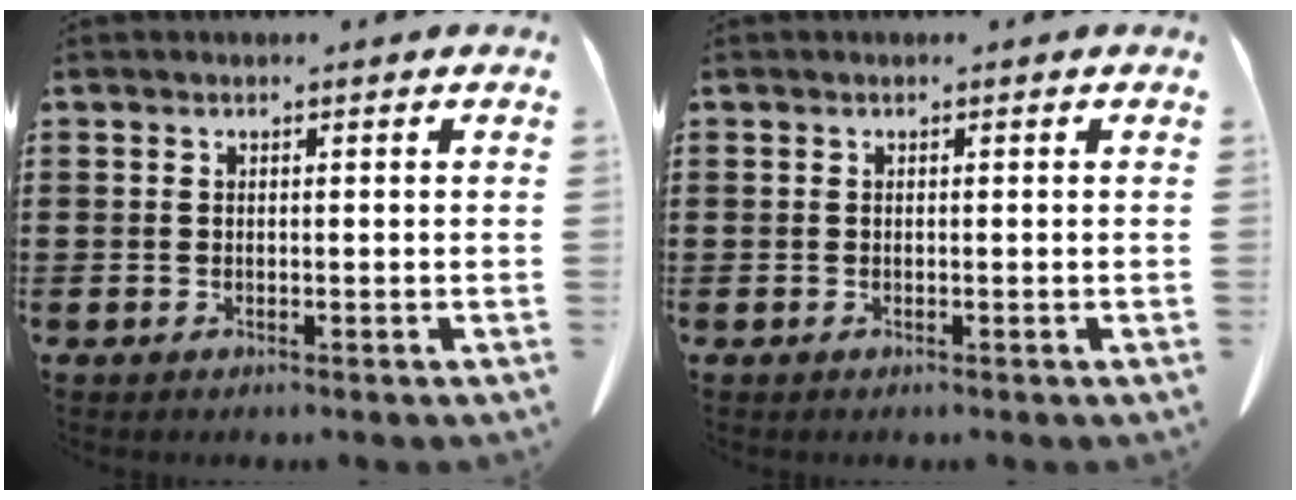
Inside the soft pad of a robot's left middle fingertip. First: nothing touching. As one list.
[{"total": 0.0}]